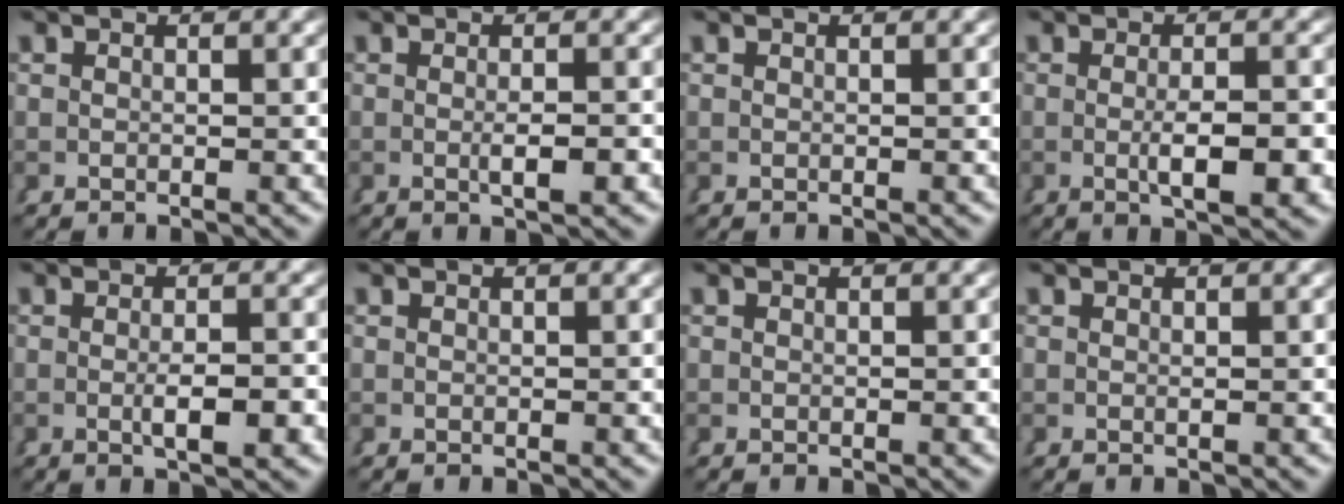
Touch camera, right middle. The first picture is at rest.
{"total": 1.6, "force": [-0.7, 0.0, 1.5], "torque": [-0.021, -0.005, -0.009]}
{"total": 0.0}
{"total": 3.5, "force": [-1.1, 0.7, 3.3], "torque": [-0.049, -0.011, -0.013]}
{"total": 2.5, "force": [-1.0, 0.3, 2.2], "torque": [-0.032, -0.006, -0.014]}
{"total": 0.0}
{"total": 0.0}
{"total": 0.0}